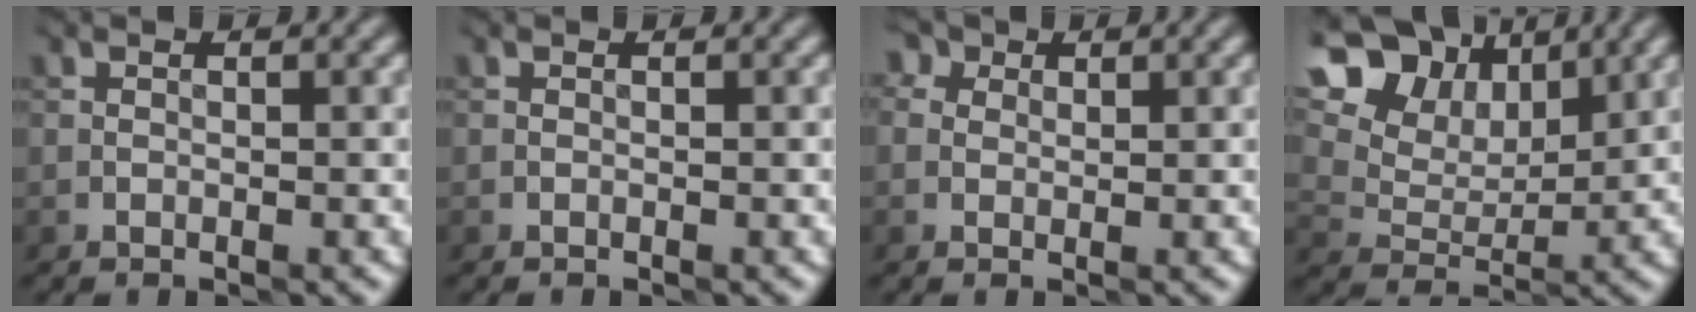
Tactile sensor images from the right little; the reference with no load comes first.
{"total": 0.0}
{"total": 1.9, "force": [0.7, 1.6, 0.8], "torque": [0.007, 0.005, -0.014]}
{"total": 14.3, "force": [9.0, 9.1, 6.4], "torque": [-0.147, 0.030, 0.180]}